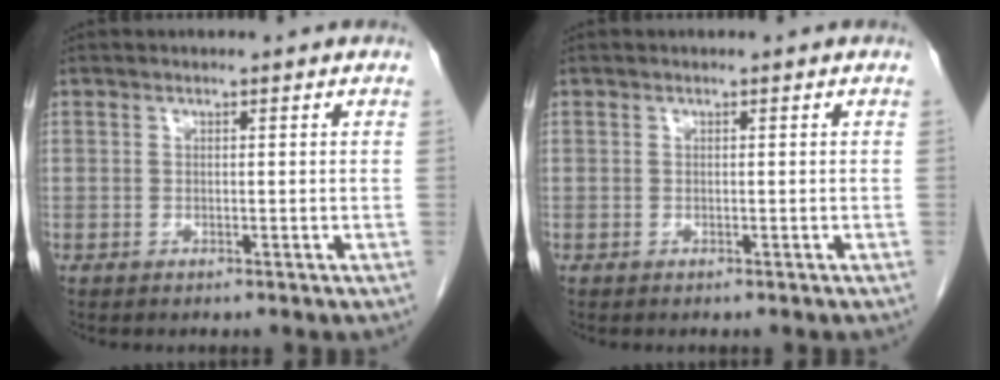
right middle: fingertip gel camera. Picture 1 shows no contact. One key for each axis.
{"total": 0.5, "fx": -0.5, "fy": 0.1, "fz": 0.1, "tx": 0.001, "ty": -0.001, "tz": -0.010}